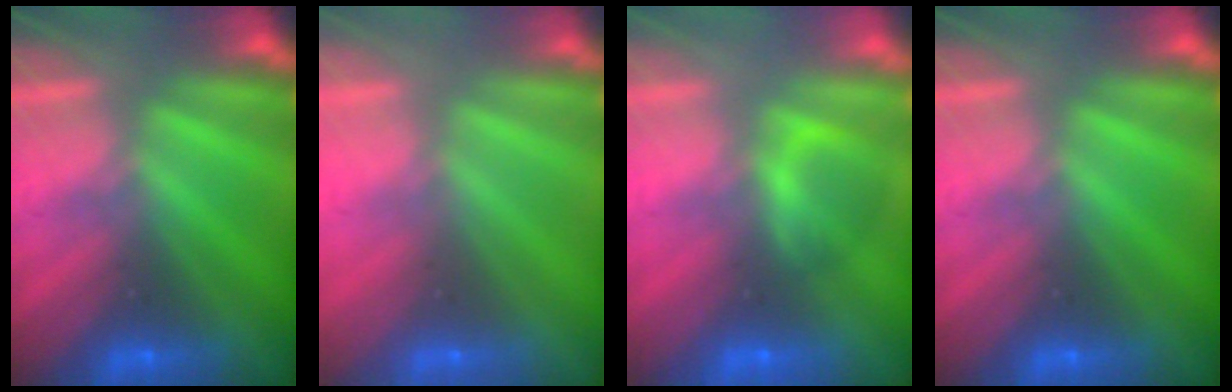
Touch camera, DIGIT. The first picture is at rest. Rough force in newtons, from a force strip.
{"total": 2.8}
{"total": 2.2}
{"total": 0.0}